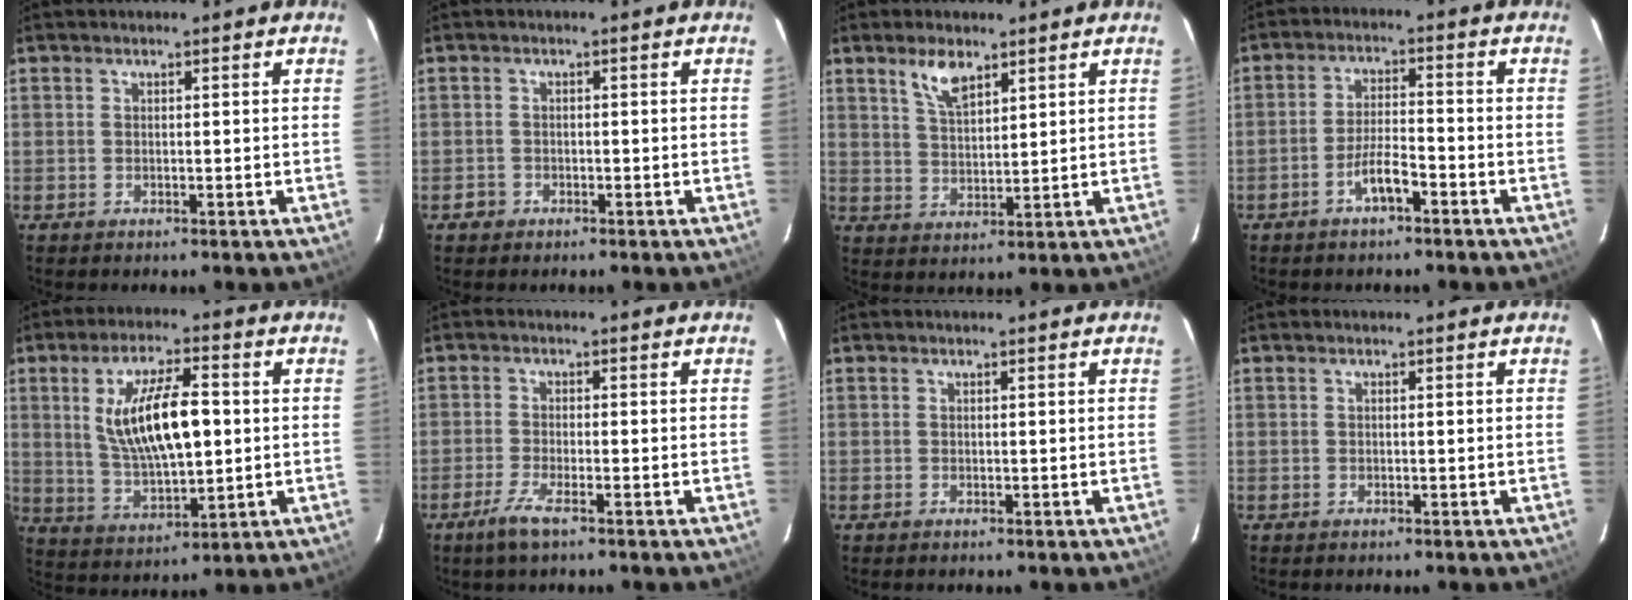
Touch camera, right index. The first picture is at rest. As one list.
[{"total": 1.9, "force": [-1.0, 1.6, 0.1], "torque": [-0.006, 0.006, -0.016]}, {"total": 5.9, "force": [3.9, 2.4, 3.7], "torque": [-0.069, 0.003, 0.077]}, {"total": 4.6, "force": [-3.0, 1.0, 3.4], "torque": [-0.074, 0.007, -0.052]}, {"total": 14.2, "force": [2.0, 5.2, 13.1], "torque": [-0.244, 0.001, 0.047]}, {"total": 4.2, "force": [-2.8, 0.5, 3.1], "torque": [-0.079, -0.008, -0.057]}, {"total": 0.0}, {"total": 0.0}]